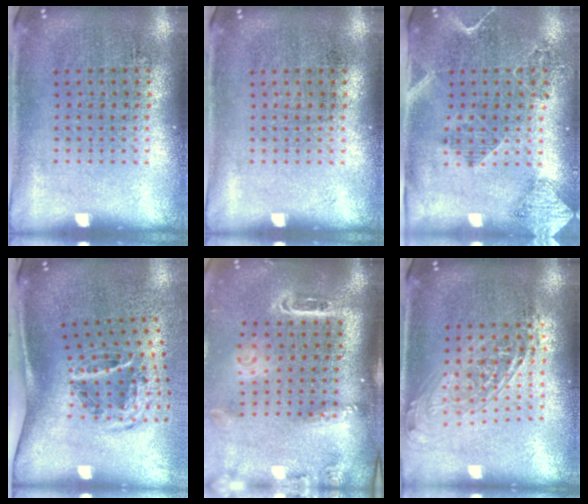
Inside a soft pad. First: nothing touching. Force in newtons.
{"total": 0.0}
{"total": 1.8, "press": 1.7, "slide": 0.8}
{"total": 2.0, "press": 1.2, "slide": 1.6}
{"total": 2.8, "press": 1.9, "slide": 2.0}
{"total": 1.7, "press": 1.4, "slide": 1.0}